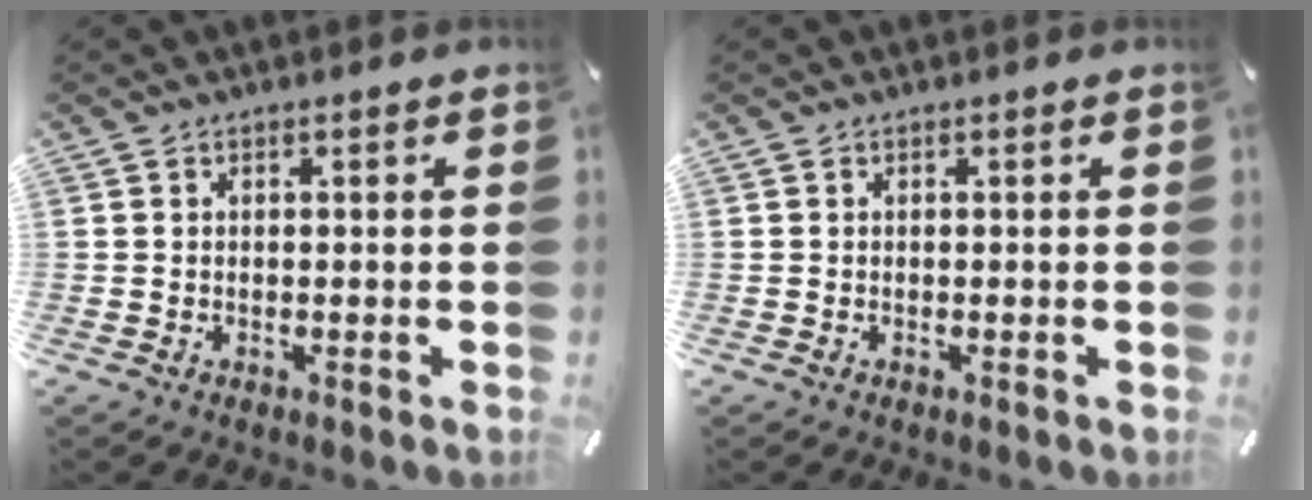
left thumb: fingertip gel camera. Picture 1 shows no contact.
{"total": 0.0}